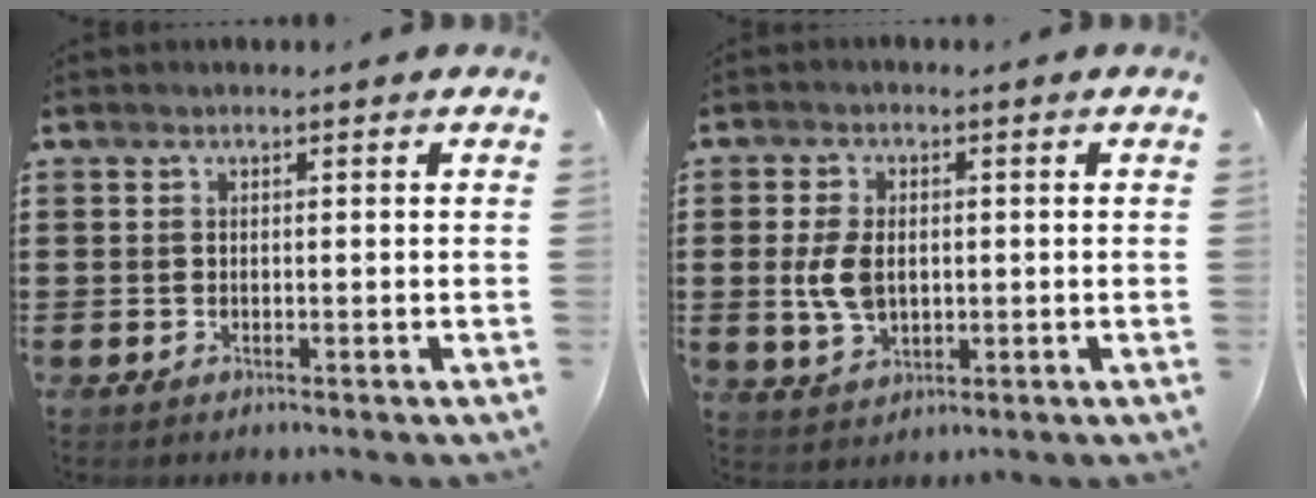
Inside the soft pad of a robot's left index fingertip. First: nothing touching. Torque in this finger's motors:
{"motor_torque": [0.93, 0.12, 0.42, 0.10]}